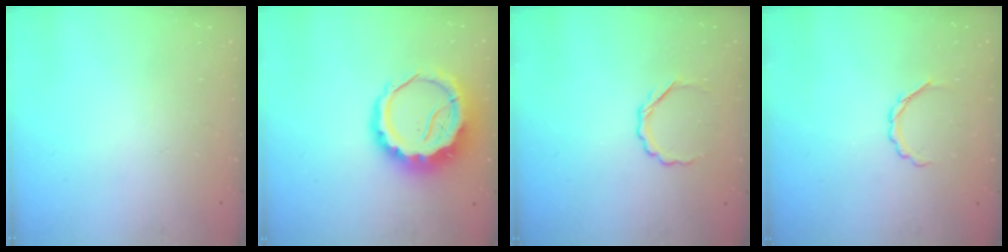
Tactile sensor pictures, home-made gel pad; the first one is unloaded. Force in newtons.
{"total": 11.9, "press": 11.6, "slide": 2.4}
{"total": 4.2, "press": 4.1, "slide": 1.0}
{"total": 3.0, "press": 2.8, "slide": 0.9}